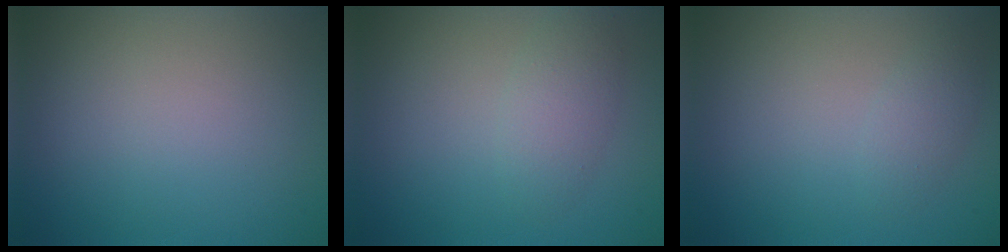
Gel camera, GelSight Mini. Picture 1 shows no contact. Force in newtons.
{"total": 2.4, "press": 2.4, "slide": 0.1}
{"total": 1.5, "press": 1.5, "slide": 0.1}